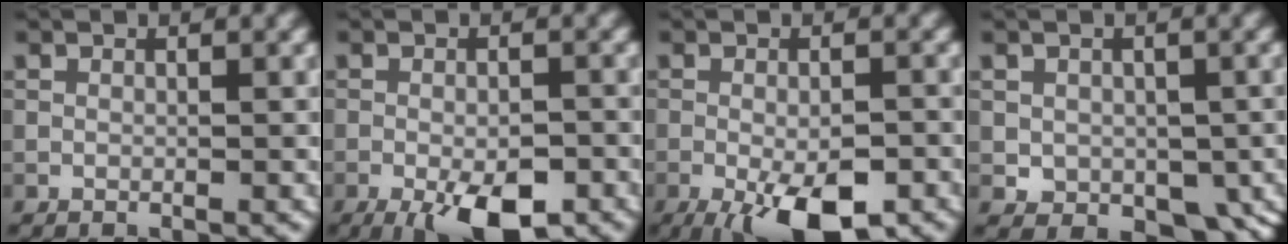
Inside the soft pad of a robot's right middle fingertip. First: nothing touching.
{"total": 6.6, "force": [-3.6, 2.3, 5.1], "torque": [-0.076, -0.005, -0.054]}
{"total": 7.9, "force": [-4.0, 2.7, 6.2], "torque": [-0.099, -0.011, -0.059]}
{"total": 5.8, "force": [-1.0, 4.6, 3.4], "torque": [-0.039, -0.023, 0.000]}